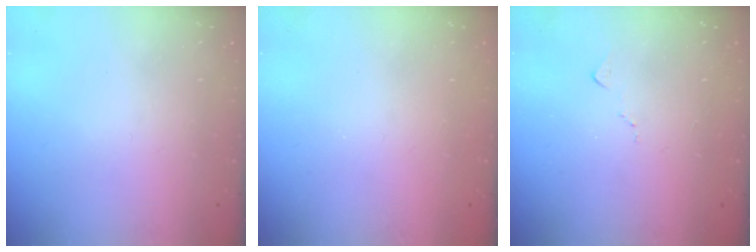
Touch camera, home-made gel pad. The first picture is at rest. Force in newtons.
{"total": 1.1, "press": 1.0, "slide": 0.1}
{"total": 5.9, "press": 5.8, "slide": 0.8}